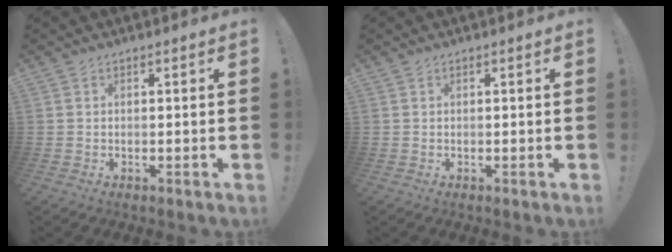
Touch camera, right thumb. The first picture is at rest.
{"total": 0.0}